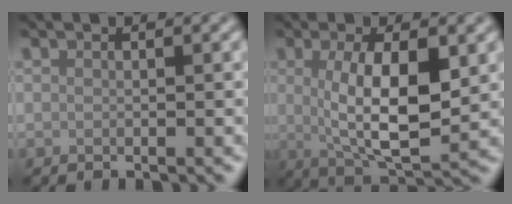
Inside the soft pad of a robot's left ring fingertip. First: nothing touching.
{"total": 7.8, "force": [0.6, 2.7, 7.4], "torque": [-0.130, -0.012, 0.017]}